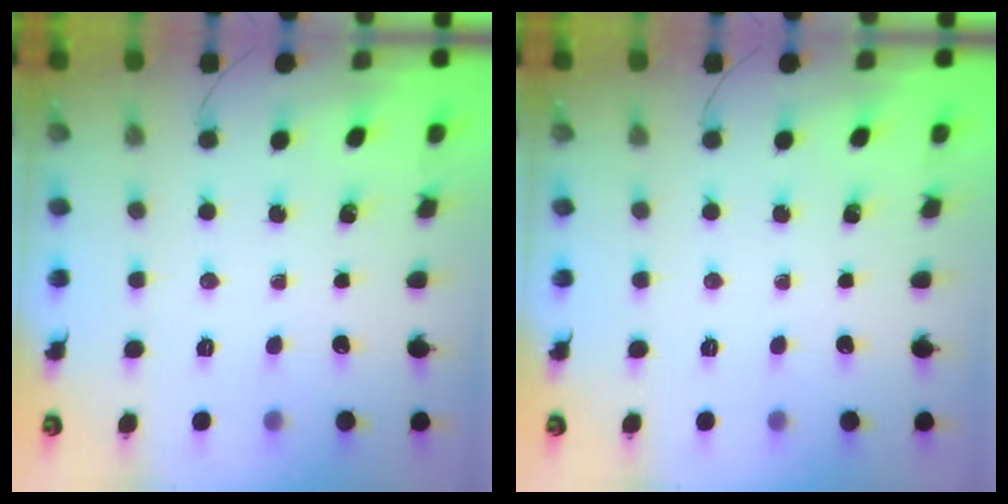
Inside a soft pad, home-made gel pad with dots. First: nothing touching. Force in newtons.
{"total": 0.0}